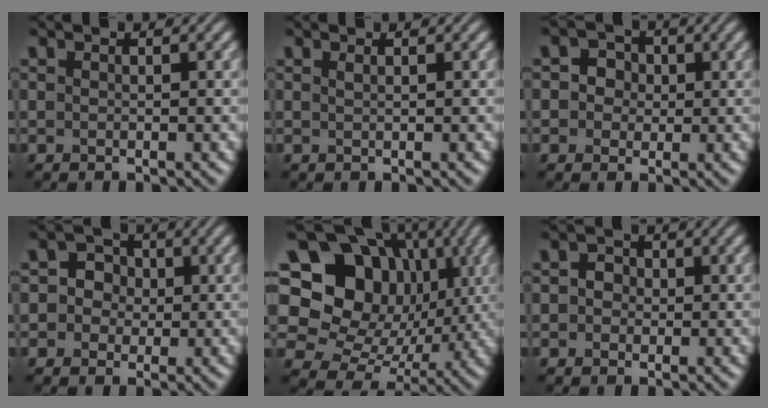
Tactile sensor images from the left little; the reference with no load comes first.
{"total": 0.5, "force": [0.3, 0.2, 0.4], "torque": [-0.005, 0.002, 0.006]}
{"total": 3.2, "force": [0.7, 2.8, 1.3], "torque": [-0.007, 0.009, -0.007]}
{"total": 3.2, "force": [0.3, 2.9, 1.1], "torque": [0.003, 0.009, -0.012]}
{"total": 18.8, "force": [5.1, 15.8, 8.9], "torque": [-0.181, 0.051, 0.086]}
{"total": 2.0, "force": [0.3, 1.8, 0.9], "torque": [-0.002, 0.008, -0.011]}